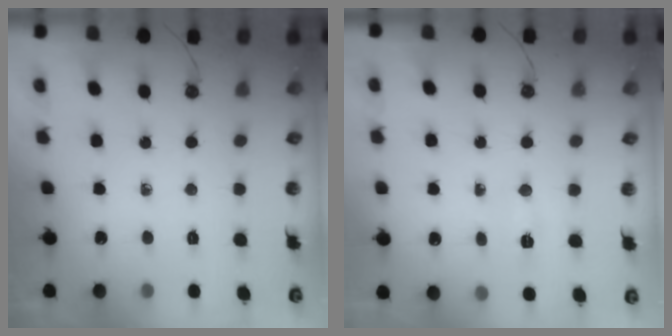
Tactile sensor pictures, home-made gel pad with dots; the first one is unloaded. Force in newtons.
{"total": 4.7, "press": 4.4, "slide": 1.7}